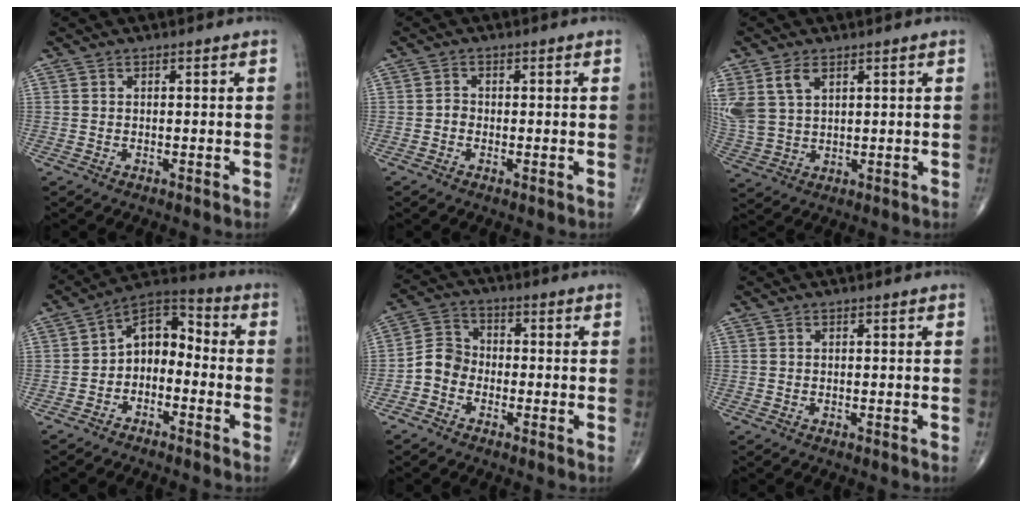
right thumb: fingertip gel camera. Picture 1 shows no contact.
{"total": 1.1, "force": [-0.3, 0.8, 0.6], "torque": [-0.007, 0.001, -0.011]}
{"total": 8.9, "force": [3.9, 5.5, 5.8], "torque": [-0.132, -0.003, 0.092]}
{"total": 9.1, "force": [-2.3, 6.1, 6.4], "torque": [-0.075, 0.054, -0.059]}
{"total": 5.4, "force": [-2.2, 4.4, 2.1], "torque": [-0.021, 0.022, -0.057]}
{"total": 0.0}